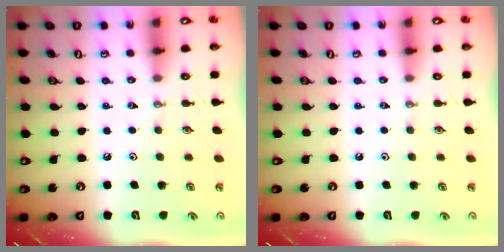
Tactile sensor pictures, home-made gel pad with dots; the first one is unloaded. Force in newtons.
{"total": 0.0}